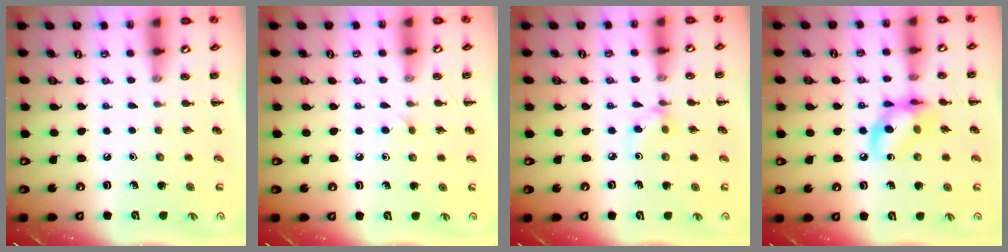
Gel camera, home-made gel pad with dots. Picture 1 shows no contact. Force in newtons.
{"total": 2.8, "press": 2.7, "slide": 1.0}
{"total": 3.0, "press": 2.8, "slide": 1.2}
{"total": 11.5, "press": 11.4, "slide": 1.5}